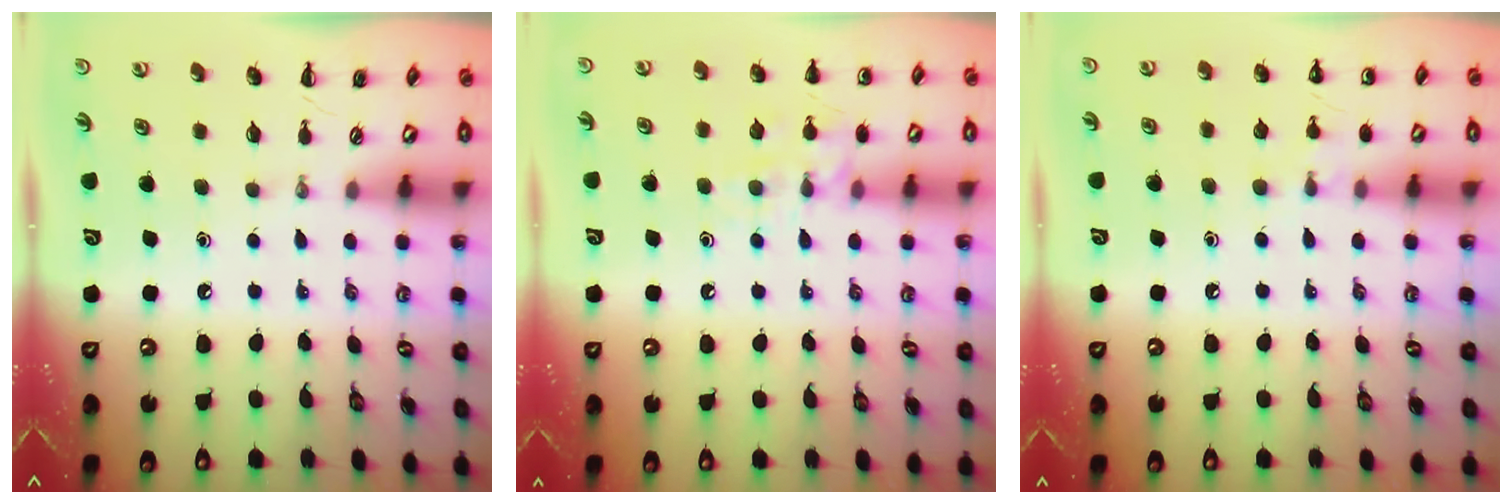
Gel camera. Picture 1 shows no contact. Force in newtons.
{"total": 10.0, "press": 9.9, "slide": 1.0}
{"total": 6.1, "press": 5.7, "slide": 2.0}